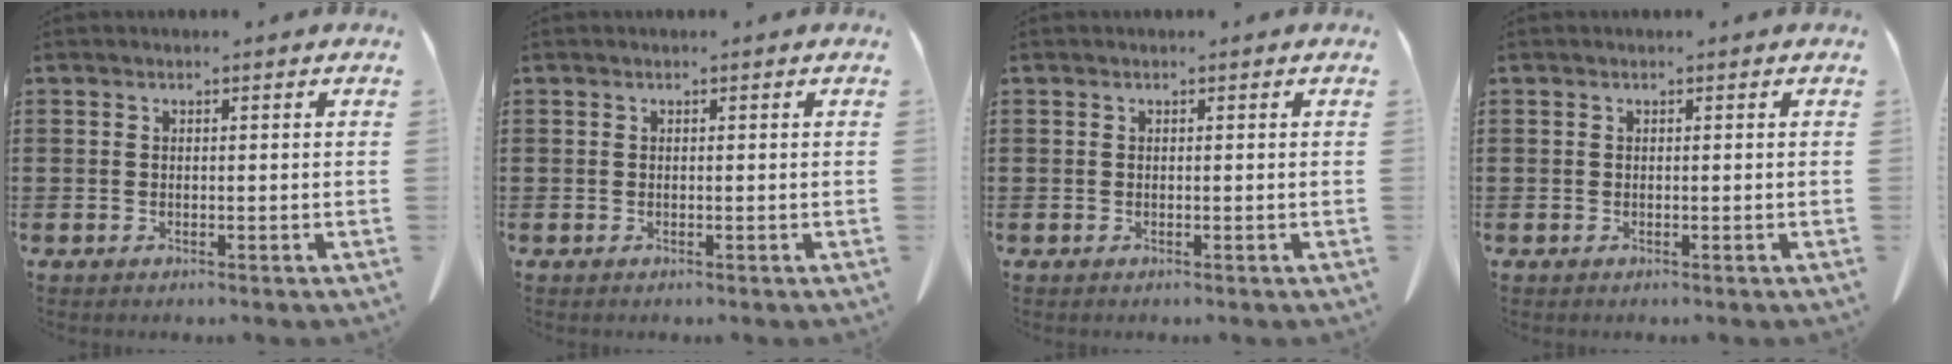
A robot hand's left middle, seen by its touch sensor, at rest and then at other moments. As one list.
[{"total": 0.0}, {"total": 0.0}, {"total": 0.0}]